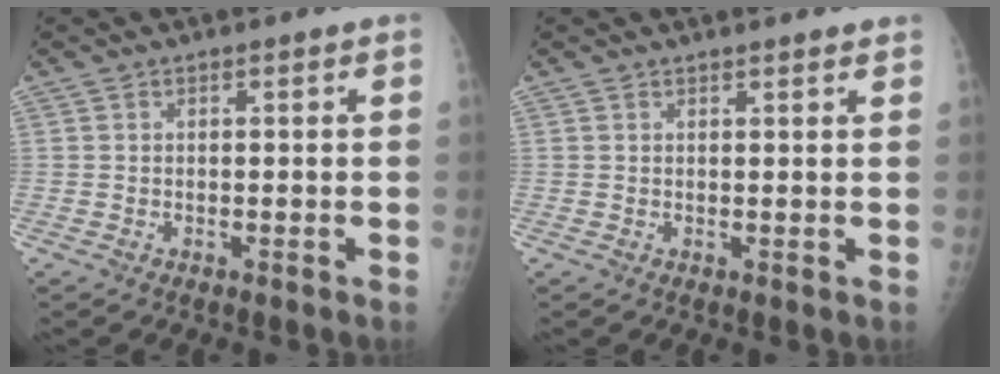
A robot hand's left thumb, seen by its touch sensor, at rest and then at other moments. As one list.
[{"total": 2.2, "force": [2.0, 0.3, 0.8], "torque": [-0.003, -0.003, 0.022]}]